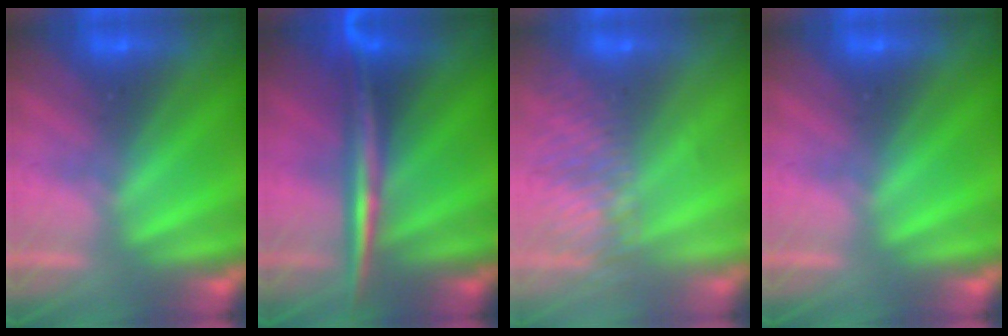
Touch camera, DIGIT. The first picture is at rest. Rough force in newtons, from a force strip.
{"total": 2.9}
{"total": 6.8}
{"total": 0.0}